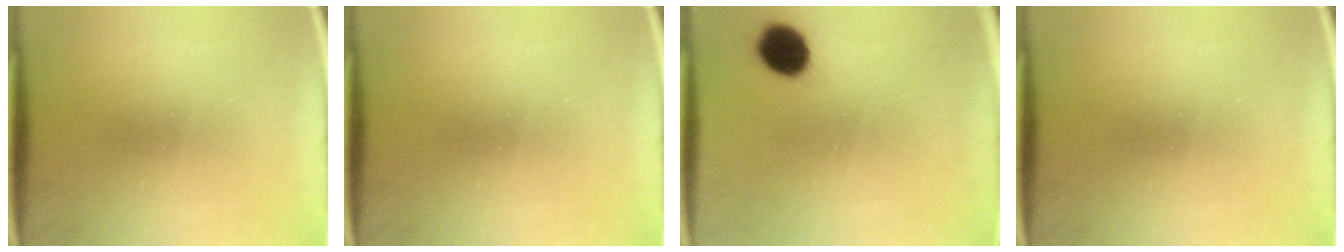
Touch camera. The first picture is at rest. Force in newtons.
{"total": 0.0}
{"total": 7.8}
{"total": 0.0}